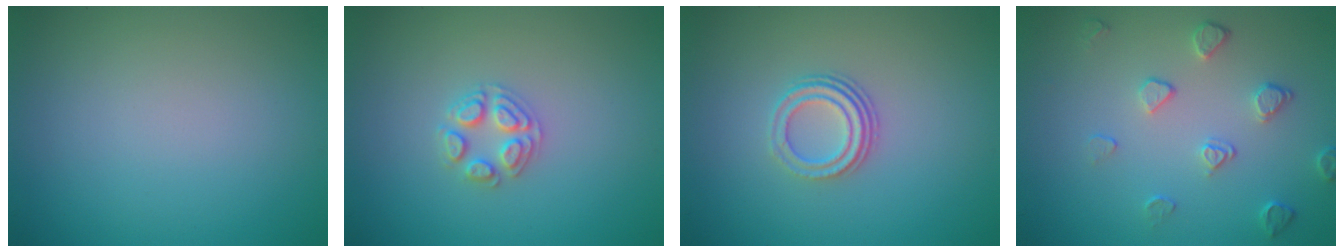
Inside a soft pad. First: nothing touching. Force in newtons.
{"total": 2.5, "press": 2.5, "slide": 0.3}
{"total": 3.0, "press": 2.1, "slide": 2.1}
{"total": 2.1, "press": 1.4, "slide": 1.5}